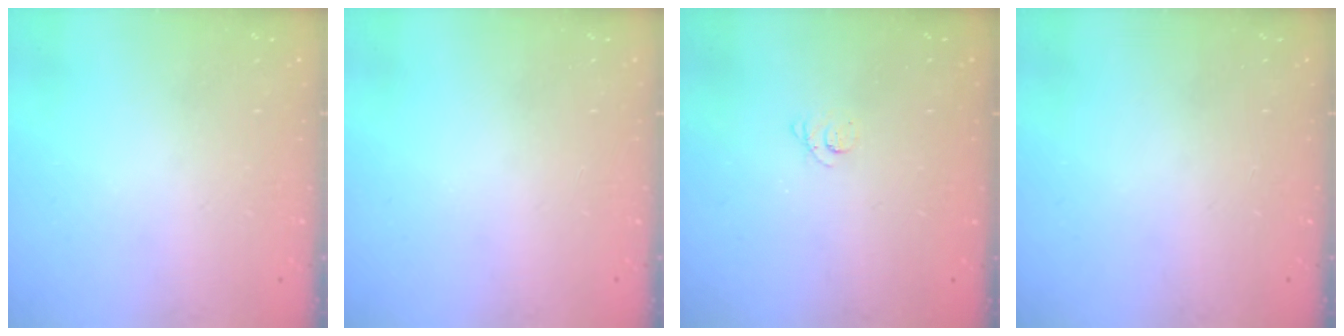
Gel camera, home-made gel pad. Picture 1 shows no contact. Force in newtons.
{"total": 0.0}
{"total": 2.4, "press": 2.4, "slide": 0.3}
{"total": 0.0}